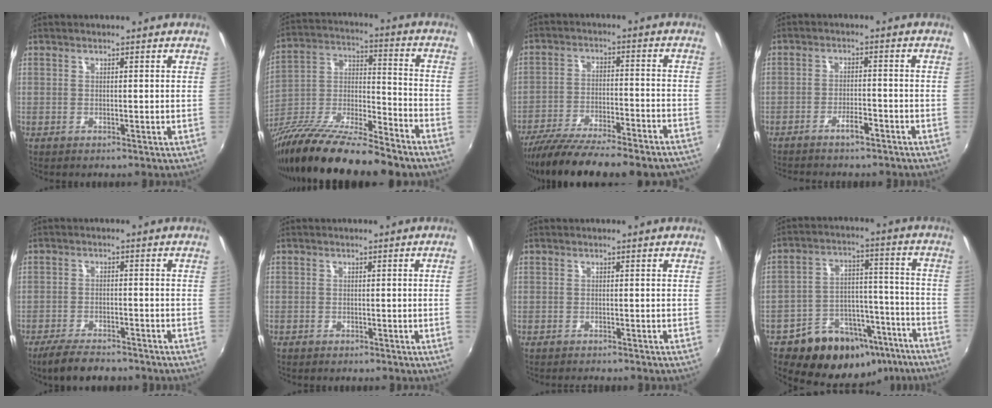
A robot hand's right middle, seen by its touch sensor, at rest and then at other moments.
{"total": 20.1, "force": [-14.6, 5.2, 12.9], "torque": [-0.247, -0.012, -0.253]}
{"total": 24.4, "force": [-21.1, 4.4, 11.4], "torque": [-0.205, -0.049, -0.303]}
{"total": 4.0, "force": [-3.3, 0.9, 2.0], "torque": [-0.048, 0.006, -0.054]}
{"total": 7.4, "force": [-6.2, 2.0, 3.7], "torque": [-0.092, -0.015, -0.106]}
{"total": 1.3, "force": [-0.3, -0.8, 1.0], "torque": [-0.012, -0.009, -0.004]}
{"total": 1.4, "force": [-1.3, 0.2, 0.3], "torque": [-0.008, -0.010, -0.021]}
{"total": 18.6, "force": [-13.0, 11.1, 7.4], "torque": [-0.135, 0.052, -0.161]}